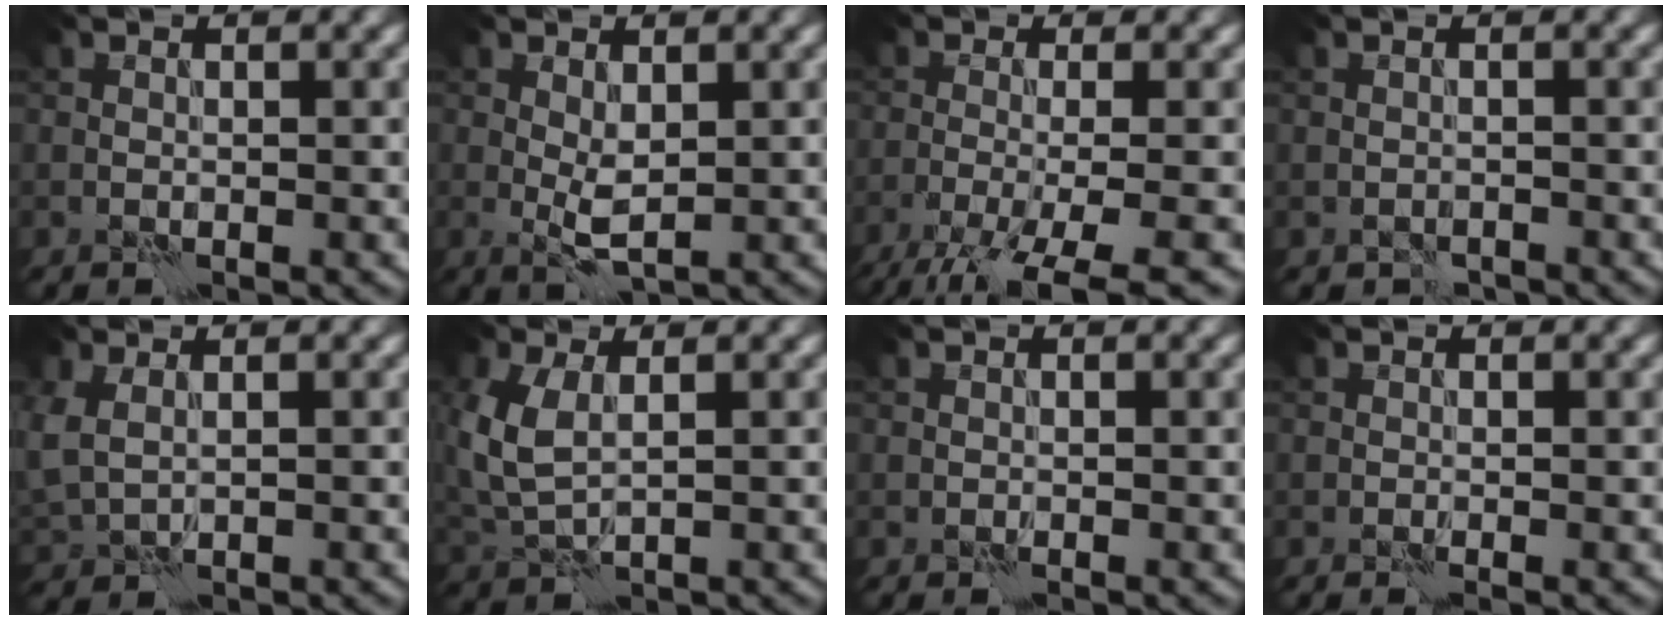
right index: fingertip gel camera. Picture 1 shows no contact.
{"total": 2.4, "force": [0.2, 0.9, 2.2], "torque": [-0.046, -0.001, 0.006]}
{"total": 7.3, "force": [-4.4, 1.9, 5.5], "torque": [-0.084, -0.009, -0.082]}
{"total": 1.2, "force": [-1.0, 0.5, 0.2], "torque": [-0.002, -0.001, -0.018]}
{"total": 3.0, "force": [1.0, 2.1, 1.9], "torque": [-0.052, 0.002, 0.033]}
{"total": 4.9, "force": [1.2, 2.8, 3.9], "torque": [-0.109, 0.005, 0.026]}
{"total": 0.0}
{"total": 0.5, "force": [-0.2, 0.0, 0.5], "torque": [-0.010, -0.003, -0.006]}